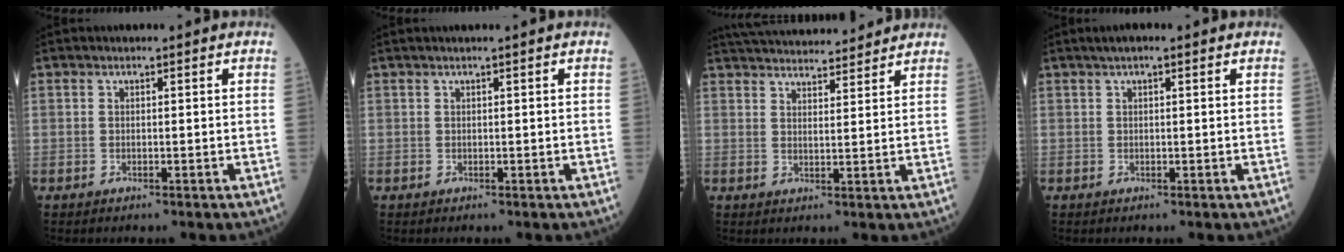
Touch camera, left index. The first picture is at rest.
{"total": 1.2, "force": [1.0, -0.3, 0.5], "torque": [-0.006, 0.013, 0.028]}
{"total": 17.1, "force": [16.1, 2.7, 5.2], "torque": [-0.091, 0.037, 0.242]}
{"total": 3.4, "force": [2.4, 0.6, 2.2], "torque": [-0.039, 0.025, 0.042]}